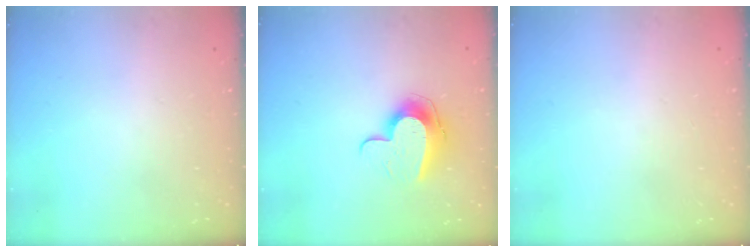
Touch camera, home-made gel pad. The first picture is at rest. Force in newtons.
{"total": 10.8, "press": 10.8, "slide": 0.5}
{"total": 0.6, "press": 0.6, "slide": 0.2}